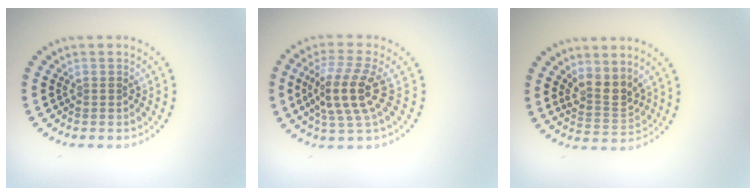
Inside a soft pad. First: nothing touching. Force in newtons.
{"total": 4.4, "press": 3.7, "slide": 2.3}
{"total": 2.7, "press": 2.3, "slide": 1.5}